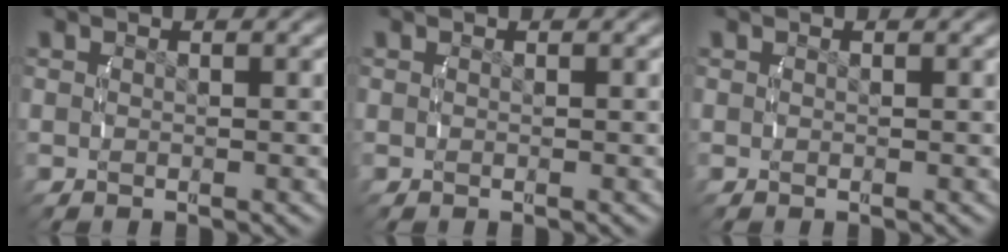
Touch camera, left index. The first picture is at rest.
{"total": 0.0}
{"total": 0.0}